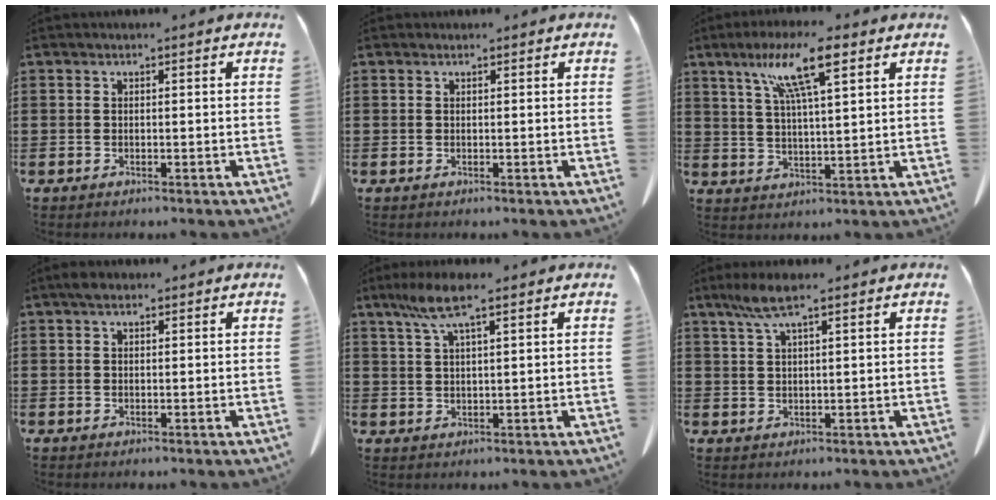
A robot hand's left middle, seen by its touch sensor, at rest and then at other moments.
{"total": 0.0}
{"total": 10.1, "force": [5.9, 1.5, 8.0], "torque": [-0.161, -0.001, 0.097]}
{"total": 1.5, "force": [1.0, 0.8, 0.8], "torque": [-0.009, 0.002, 0.016]}
{"total": 6.5, "force": [3.9, 1.1, 5.1], "torque": [-0.106, 0.003, 0.069]}
{"total": 4.8, "force": [2.9, 0.8, 3.8], "torque": [-0.080, 0.005, 0.052]}